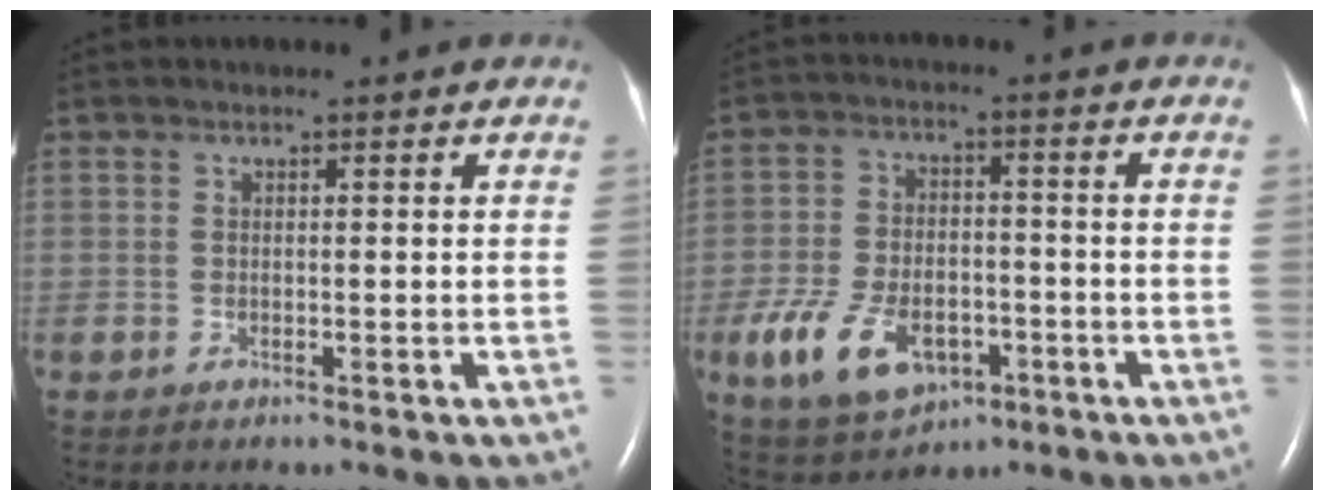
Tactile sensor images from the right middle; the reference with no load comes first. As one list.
[{"total": 11.9, "force": [-5.0, 7.1, 8.2], "torque": [-0.172, -0.001, -0.076]}]